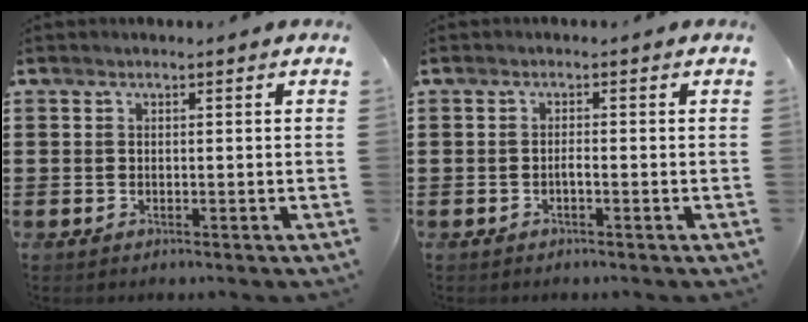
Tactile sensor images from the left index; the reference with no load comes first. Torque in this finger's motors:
{"motor_torque": [0.04, 0.07, 0.01, 0.01]}